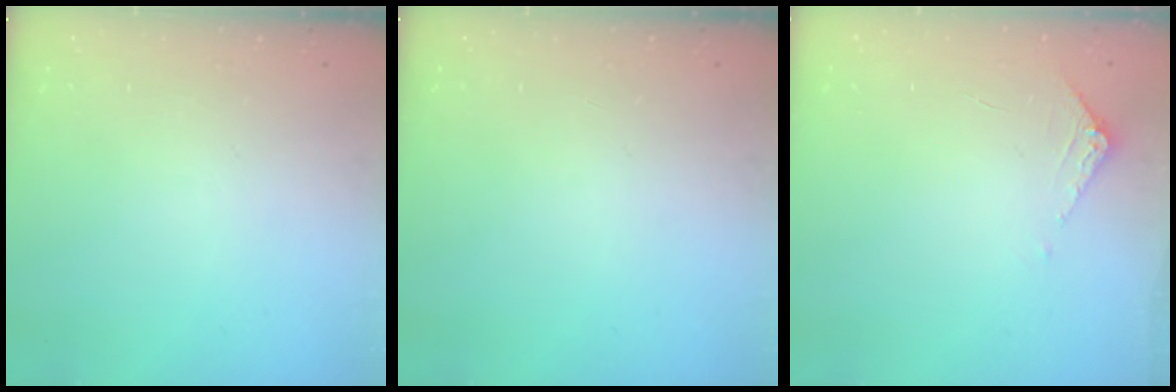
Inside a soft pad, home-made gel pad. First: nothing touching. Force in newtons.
{"total": 0.0}
{"total": 5.0, "press": 5.0, "slide": 0.5}